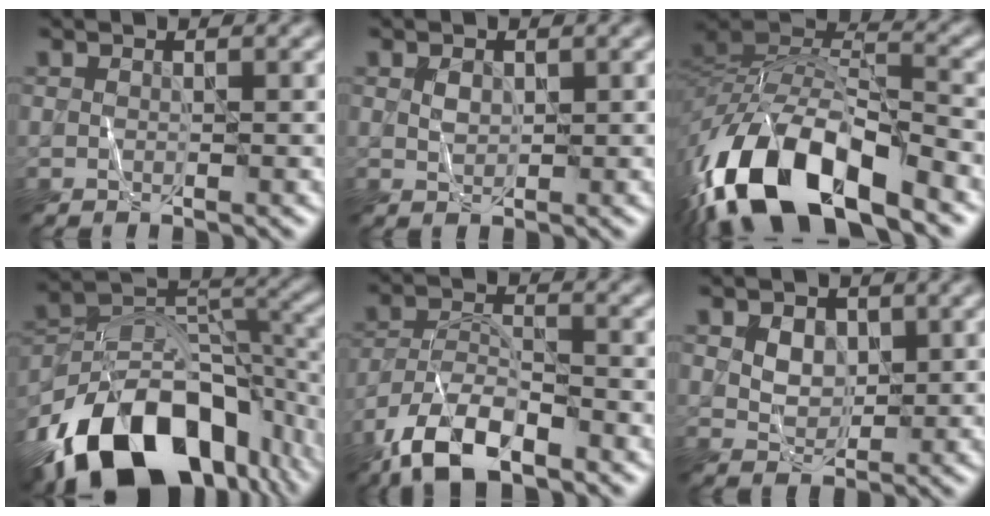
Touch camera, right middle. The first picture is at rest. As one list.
[{"total": 0.9, "force": [0.4, 0.7, 0.5], "torque": [-0.013, 0.000, 0.011]}, {"total": 15.1, "force": [-9.0, 6.4, 10.4], "torque": [-0.205, 0.001, -0.169]}, {"total": 16.6, "force": [-9.7, 9.3, 9.9], "torque": [-0.181, 0.000, -0.162]}, {"total": 8.0, "force": [-5.8, 2.9, 4.7], "torque": [-0.087, -0.003, -0.117]}, {"total": 2.8, "force": [0.9, 2.0, 1.6], "torque": [-0.035, -0.001, 0.018]}]